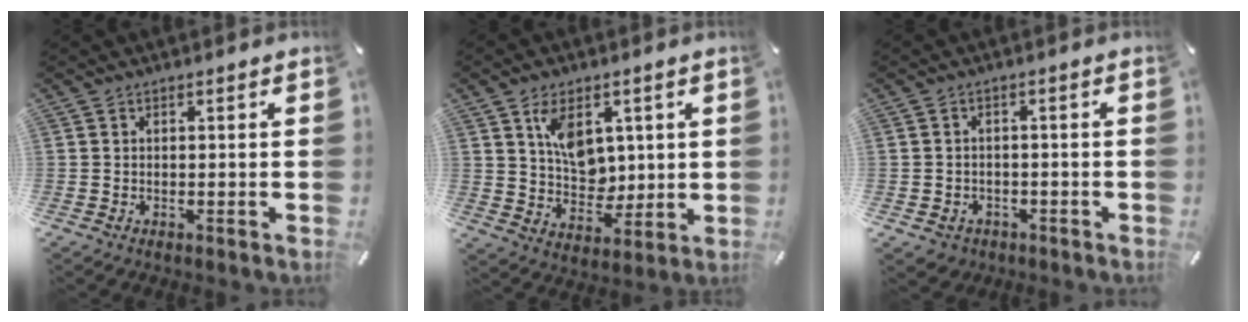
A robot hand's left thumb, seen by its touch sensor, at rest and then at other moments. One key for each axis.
{"total": 9.9, "fx": 3.9, "fy": 7.4, "fz": 5.3, "tx": -0.074, "ty": -0.009, "tz": 0.072}
{"total": 2.9, "fx": -1.3, "fy": 2.4, "fz": 0.8, "tx": -0.015, "ty": 0.007, "tz": -0.027}